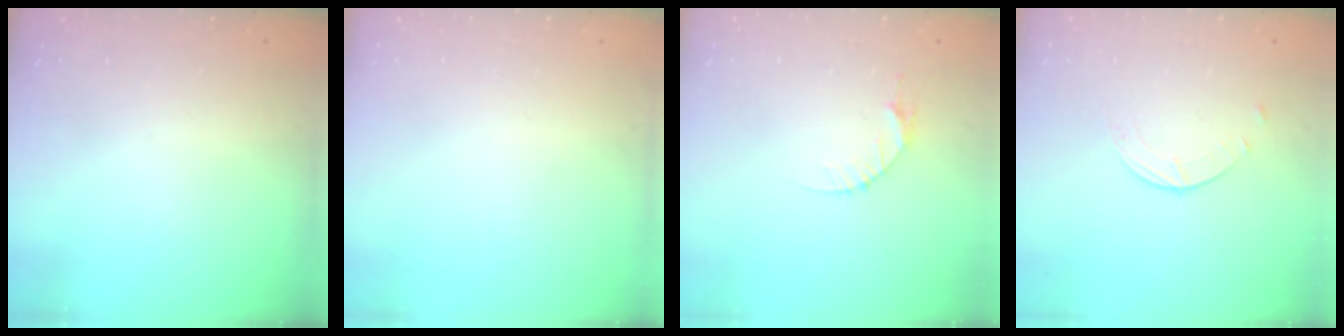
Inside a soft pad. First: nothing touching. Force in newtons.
{"total": 0.0}
{"total": 5.3, "press": 5.2, "slide": 0.5}
{"total": 0.9, "press": 0.9, "slide": 0.2}